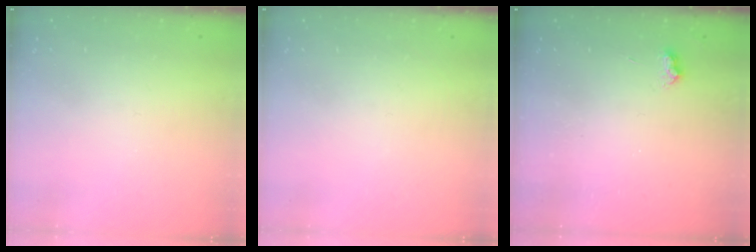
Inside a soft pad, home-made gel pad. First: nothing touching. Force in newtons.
{"total": 0.0}
{"total": 4.0, "press": 3.9, "slide": 0.5}